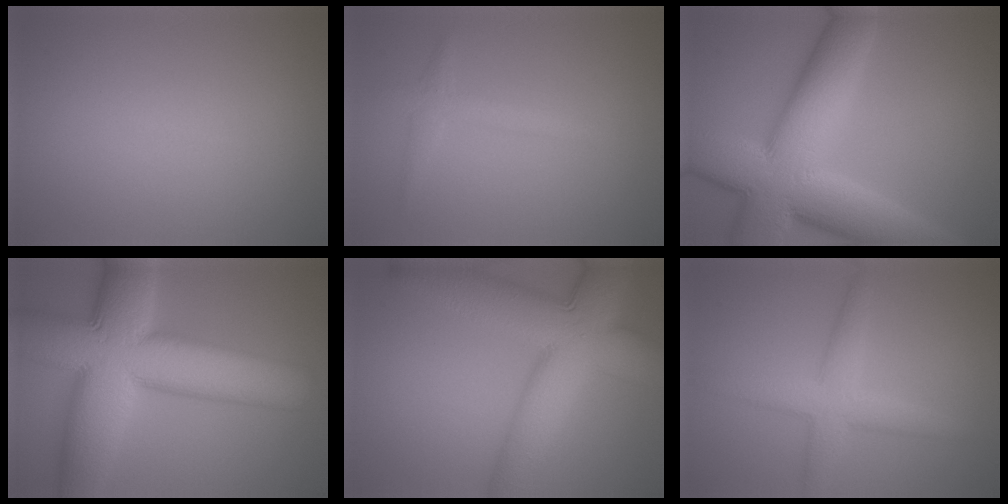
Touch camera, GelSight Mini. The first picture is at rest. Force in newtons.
{"total": 1.8, "press": 1.7, "slide": 0.1}
{"total": 14.3, "press": 14.2, "slide": 1.1}
{"total": 15.6, "press": 15.6, "slide": 0.5}
{"total": 12.7, "press": 12.7, "slide": 0.4}
{"total": 4.0, "press": 4.0, "slide": 0.1}